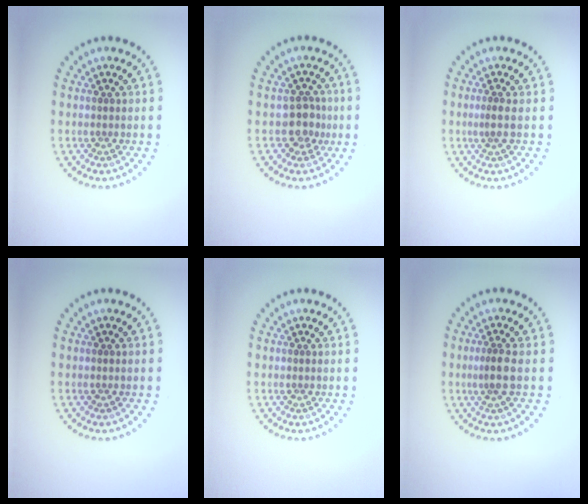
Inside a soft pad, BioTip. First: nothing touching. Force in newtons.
{"total": 2.3, "press": 2.1, "slide": 1.1}
{"total": 1.1, "press": 0.7, "slide": 0.9}
{"total": 0.0}
{"total": 0.0}
{"total": 2.0, "press": 1.6, "slide": 1.2}